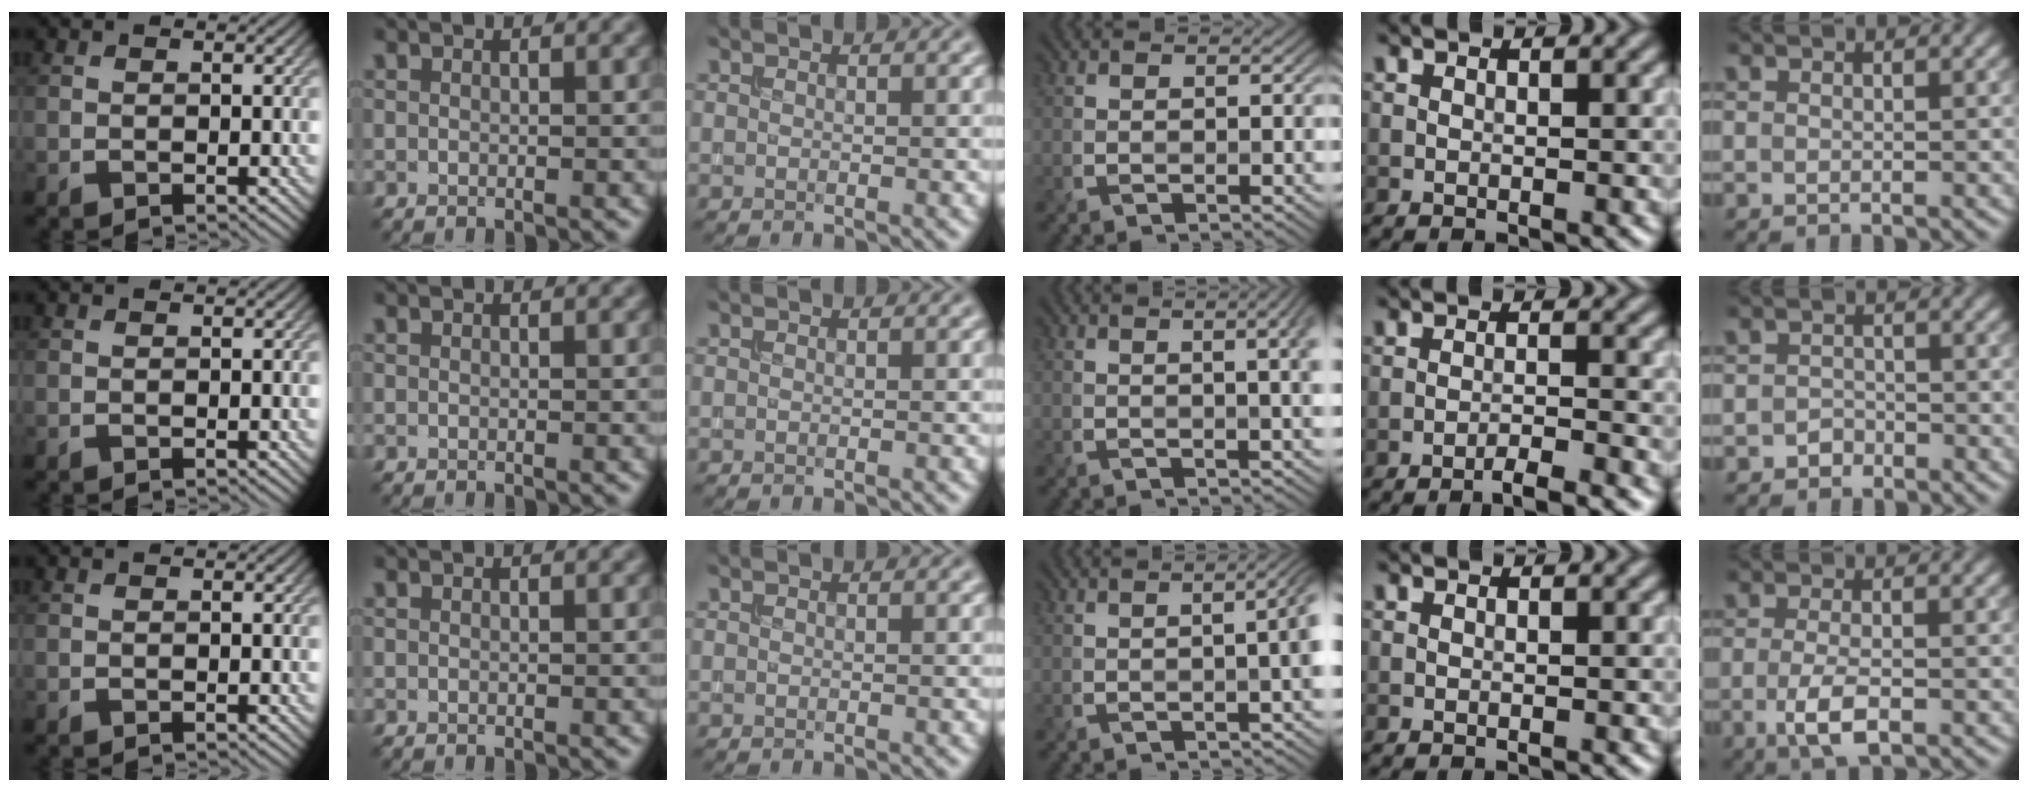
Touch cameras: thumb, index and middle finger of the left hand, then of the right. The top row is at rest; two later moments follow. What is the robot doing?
{"motion": "extract", "object": "bucket"}